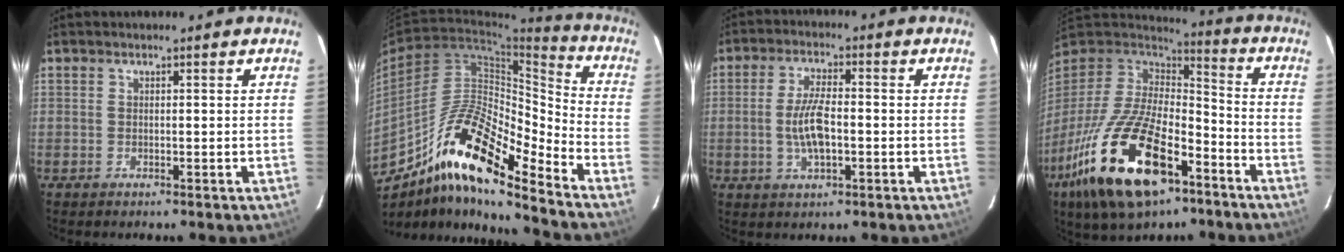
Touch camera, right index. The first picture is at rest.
{"total": 17.3, "force": [-12.4, 3.2, 11.6], "torque": [-0.197, 0.006, -0.233]}
{"total": 7.1, "force": [-1.2, 2.6, 6.5], "torque": [-0.131, -0.001, -0.022]}
{"total": 26.3, "force": [-13.9, 11.8, 19.0], "torque": [-0.379, -0.044, -0.234]}